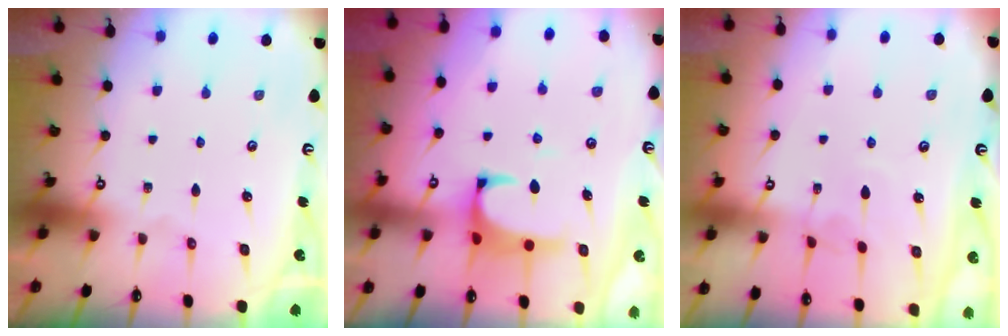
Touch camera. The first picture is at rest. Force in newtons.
{"total": 1.8, "press": 1.6, "slide": 0.7}
{"total": 2.2, "press": 2.2, "slide": 0.4}